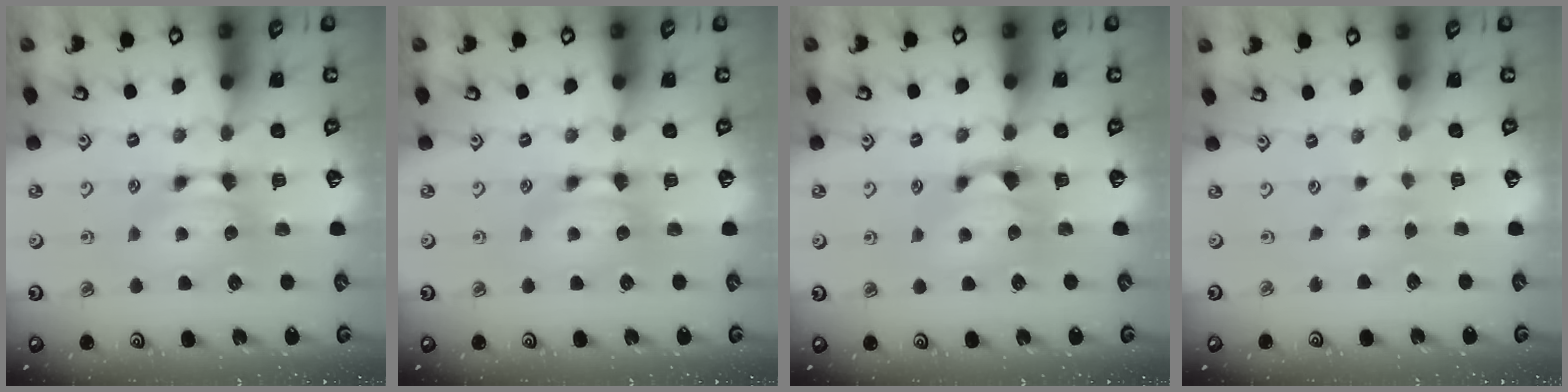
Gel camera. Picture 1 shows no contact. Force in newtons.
{"total": 0.0}
{"total": 1.0, "press": 0.3, "slide": 0.9}
{"total": 1.8, "press": 1.8, "slide": 0.1}